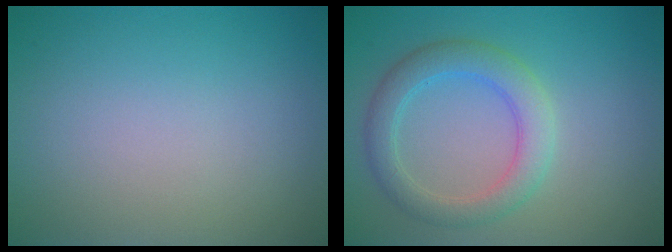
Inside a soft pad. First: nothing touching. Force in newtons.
{"total": 3.7, "press": 3.7, "slide": 0.3}